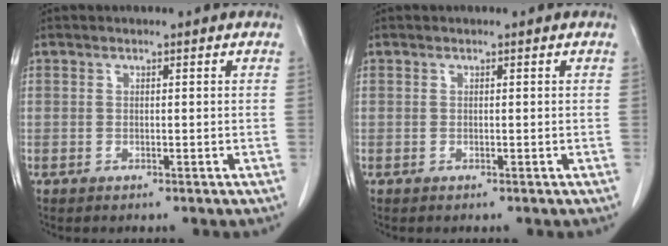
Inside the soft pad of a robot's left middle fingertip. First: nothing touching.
{"total": 0.0}